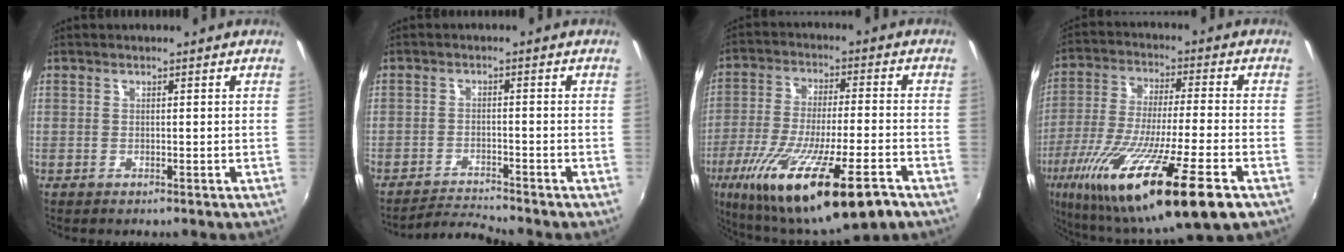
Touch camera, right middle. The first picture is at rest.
{"total": 4.5, "force": [-4.3, -1.1, 0.4], "torque": [-0.027, -0.004, -0.083]}
{"total": 23.8, "force": [-13.4, 4.9, 19.1], "torque": [-0.360, -0.071, -0.222]}
{"total": 23.6, "force": [-13.3, 2.5, 19.3], "torque": [-0.369, -0.072, -0.232]}